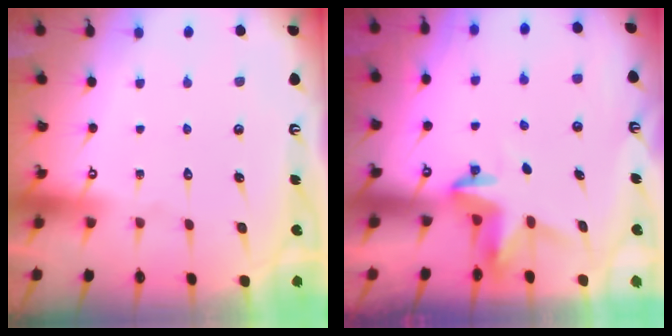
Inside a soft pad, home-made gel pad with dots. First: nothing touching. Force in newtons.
{"total": 3.3, "press": 3.3, "slide": 0.4}